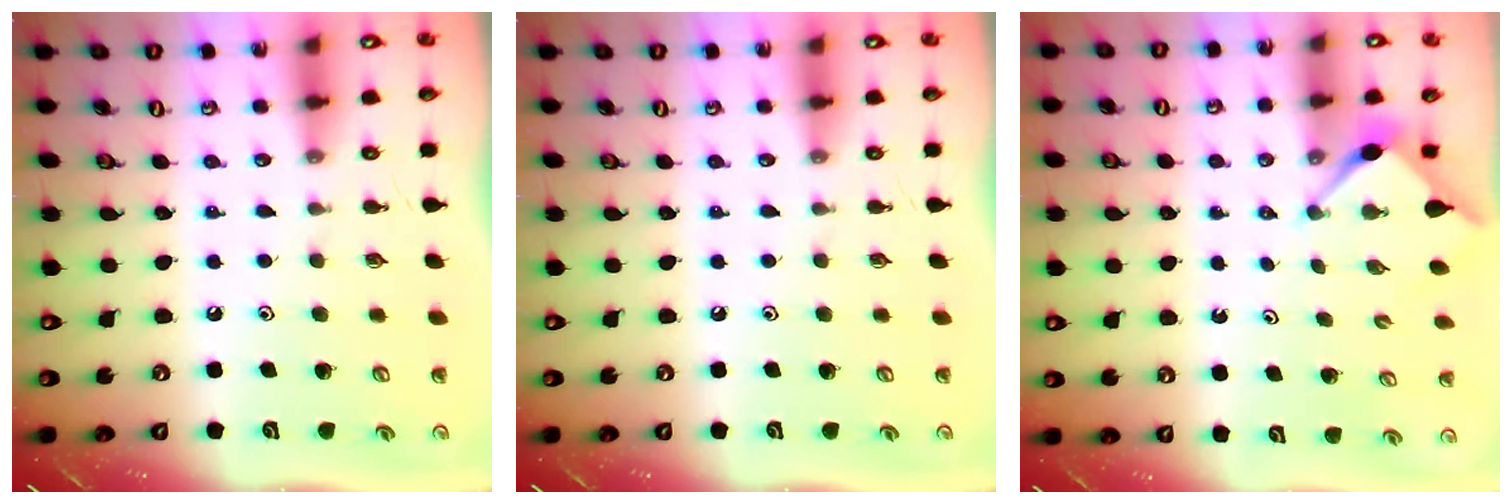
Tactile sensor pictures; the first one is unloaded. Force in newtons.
{"total": 0.0}
{"total": 2.8, "press": 2.7, "slide": 0.4}